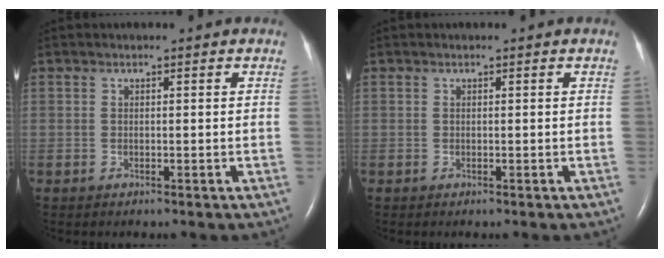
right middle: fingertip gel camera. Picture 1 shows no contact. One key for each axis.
{"total": 0.0}